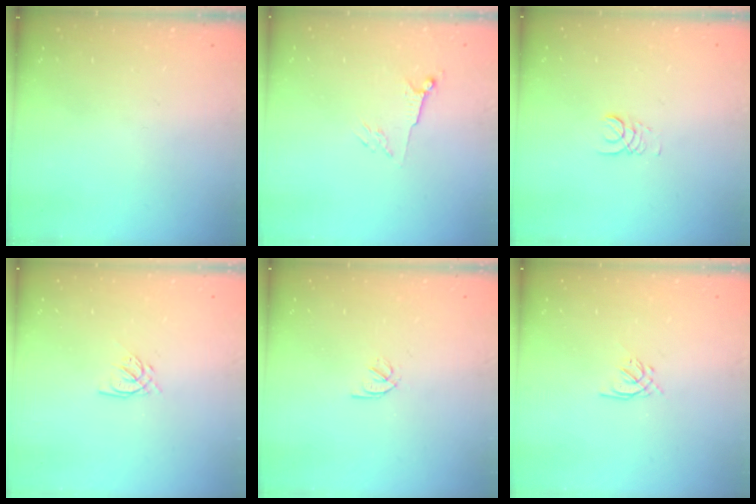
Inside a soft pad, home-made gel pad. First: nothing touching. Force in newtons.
{"total": 4.5, "press": 4.4, "slide": 1.0}
{"total": 3.4, "press": 3.4, "slide": 0.3}
{"total": 3.4, "press": 3.4, "slide": 0.2}
{"total": 2.0, "press": 2.0, "slide": 0.3}
{"total": 1.2, "press": 1.1, "slide": 0.5}